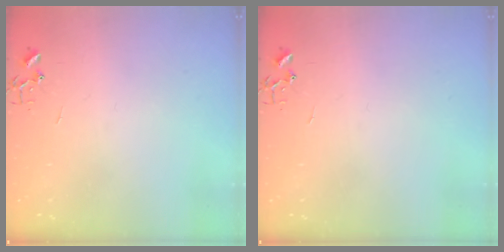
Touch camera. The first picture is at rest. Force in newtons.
{"total": 0.0}